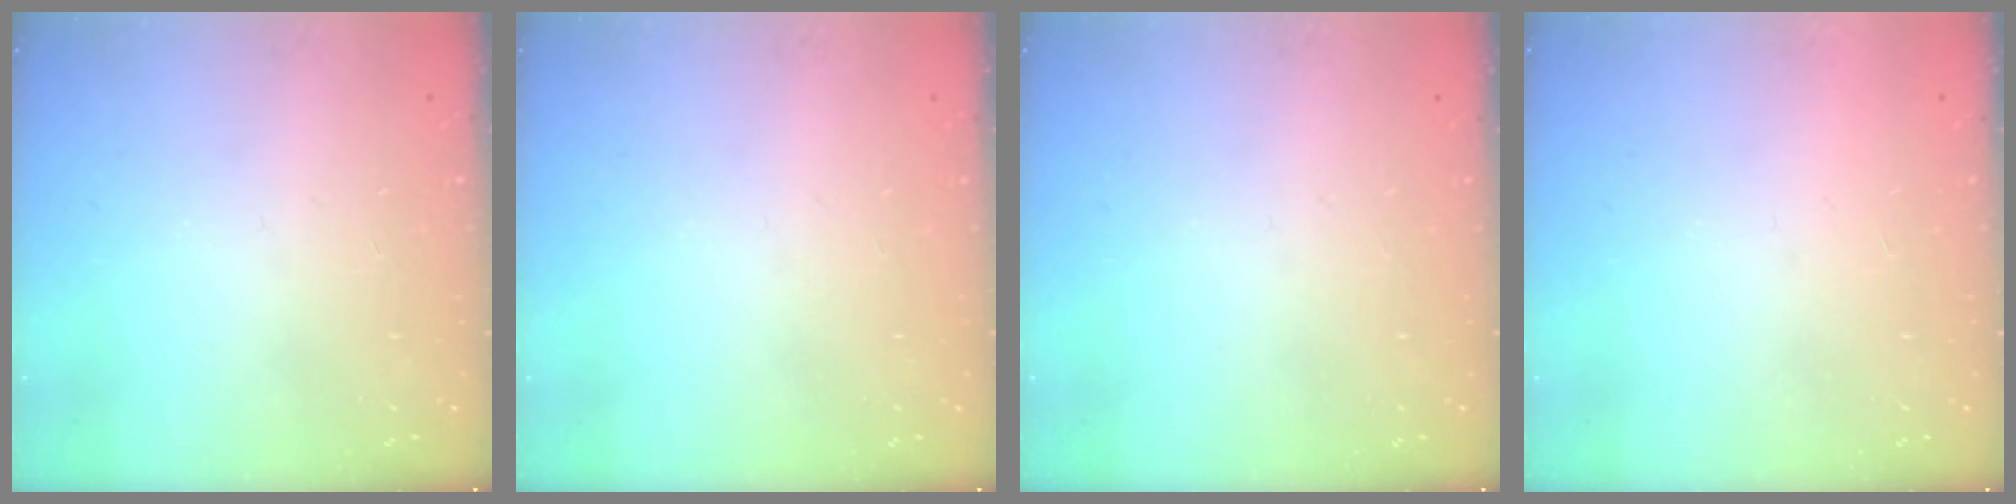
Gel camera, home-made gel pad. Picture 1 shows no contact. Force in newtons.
{"total": 0.0}
{"total": 0.0}
{"total": 1.5, "press": 1.5, "slide": 0.1}